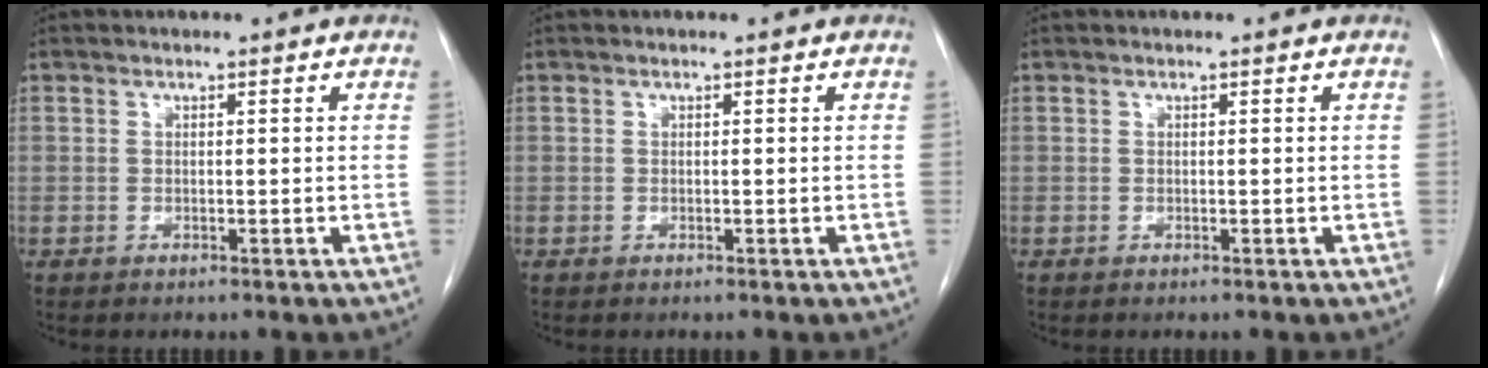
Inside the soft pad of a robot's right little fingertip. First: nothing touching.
{"total": 0.0}
{"total": 0.0}